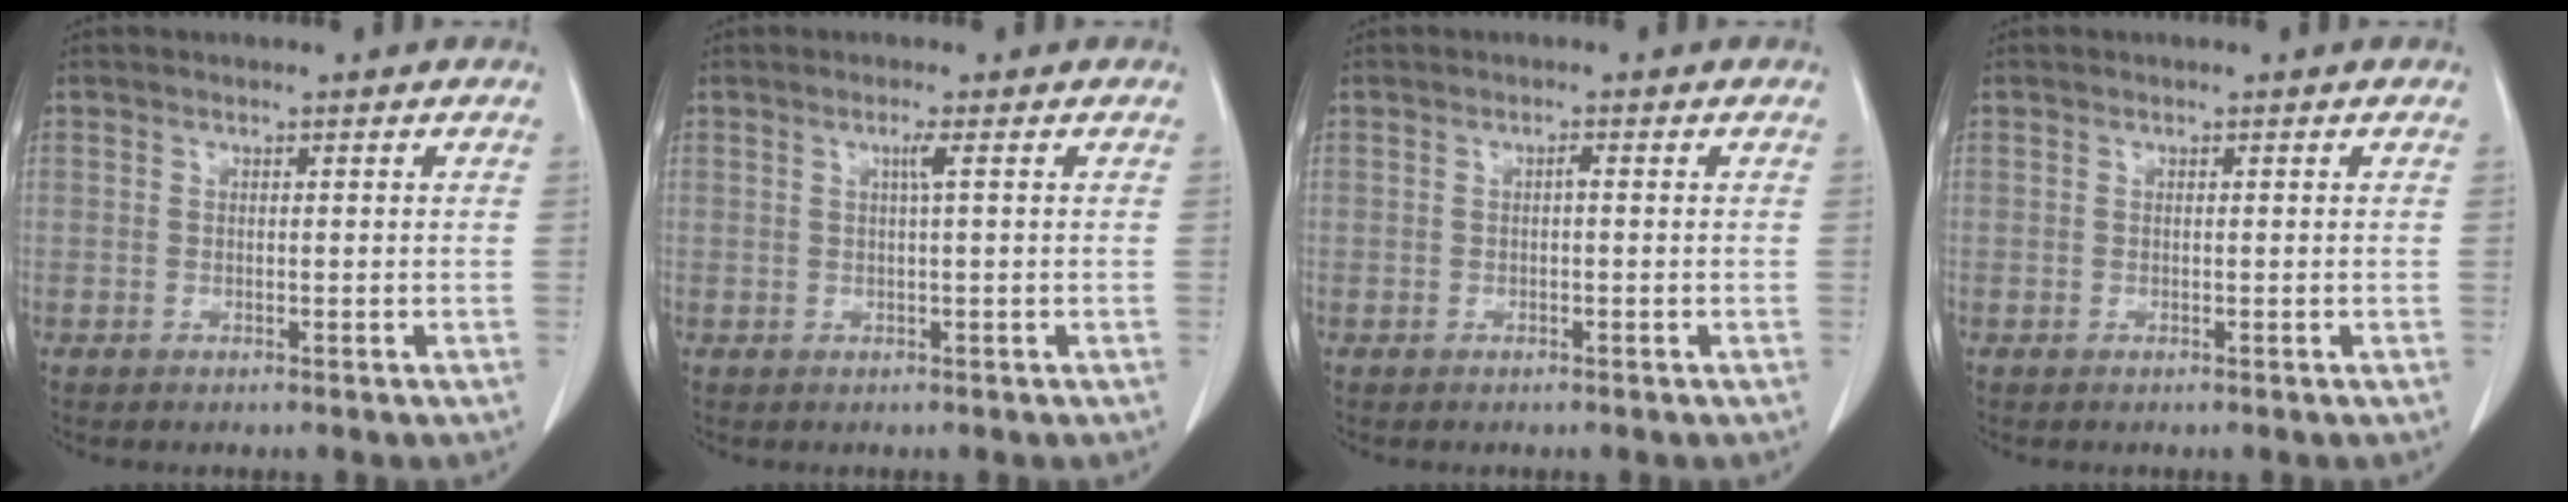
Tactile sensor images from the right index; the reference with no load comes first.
{"total": 1.3, "force": [0.4, -0.4, 1.2], "torque": [-0.026, 0.000, 0.008]}
{"total": 0.6, "force": [-0.1, 0.1, 0.5], "torque": [-0.009, 0.002, -0.001]}
{"total": 0.0}